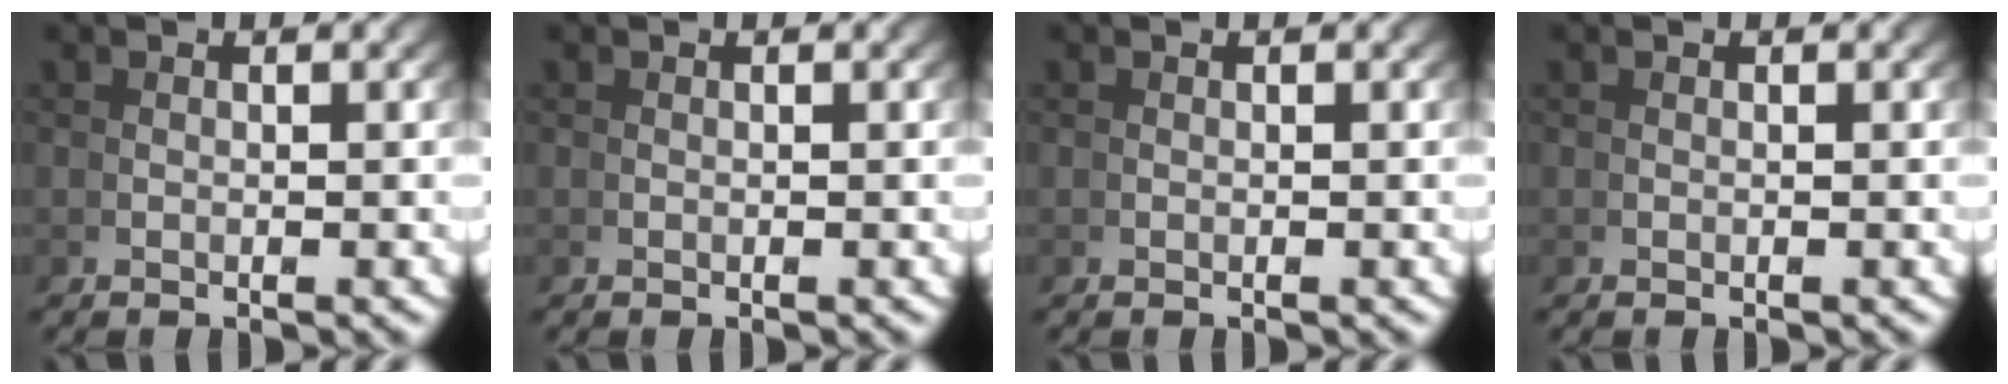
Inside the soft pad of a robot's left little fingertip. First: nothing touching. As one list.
[{"total": 0.0}, {"total": 0.0}, {"total": 0.0}]